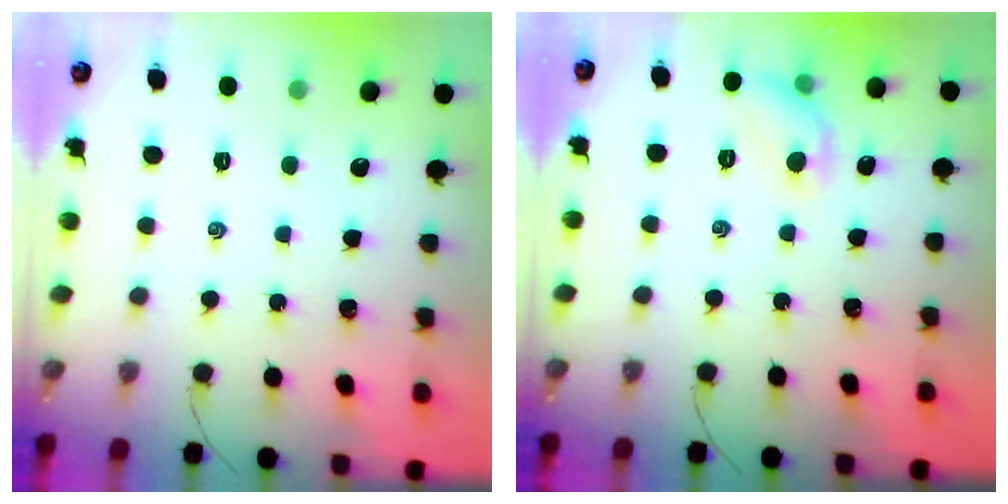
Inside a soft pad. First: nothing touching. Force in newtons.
{"total": 7.2, "press": 7.1, "slide": 1.5}